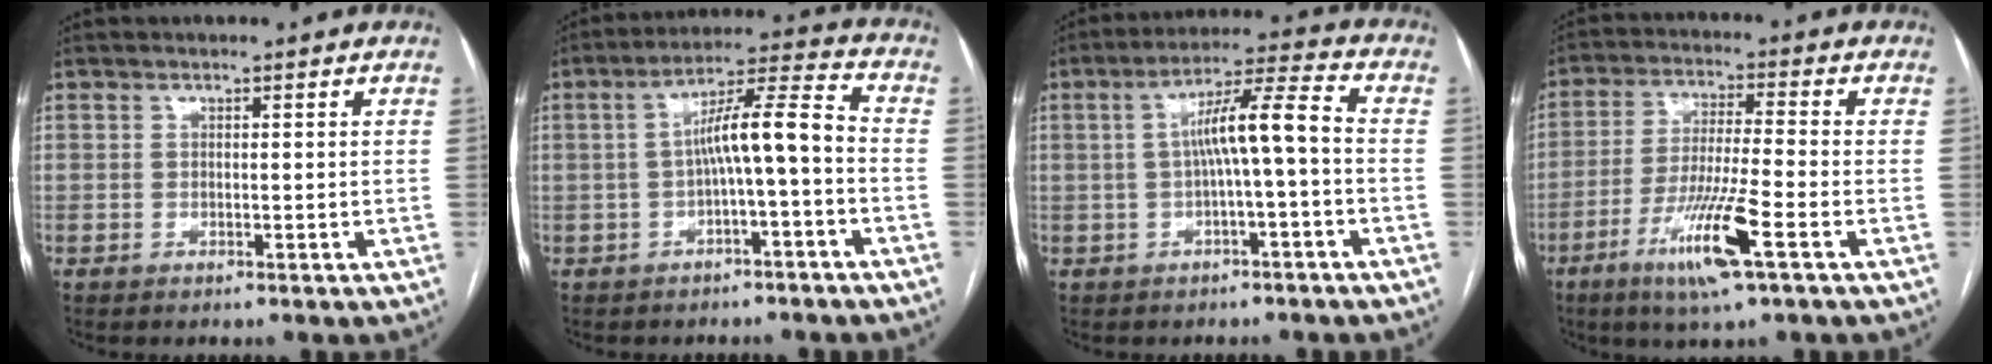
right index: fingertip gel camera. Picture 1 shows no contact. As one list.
[{"total": 8.8, "force": [-1.5, 0.6, 8.7], "torque": [-0.143, 0.034, -0.025]}, {"total": 8.4, "force": [-0.6, 0.3, 8.4], "torque": [-0.141, 0.028, -0.011]}, {"total": 11.1, "force": [-5.1, 0.0, 9.8], "torque": [-0.192, -0.018, -0.095]}]